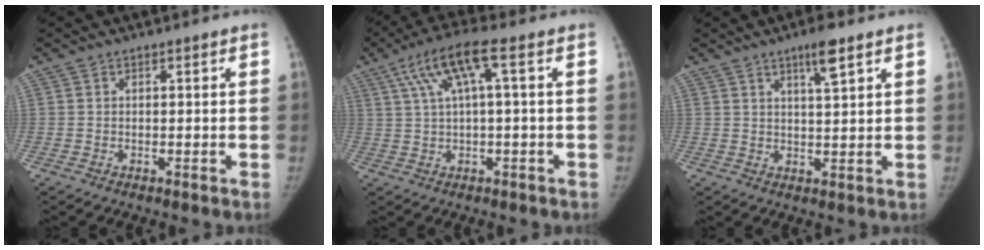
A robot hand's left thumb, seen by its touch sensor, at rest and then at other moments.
{"total": 8.7, "force": [2.6, 1.4, 8.1], "torque": [-0.179, 0.027, 0.051]}
{"total": 5.2, "force": [3.2, 0.7, 4.0], "torque": [-0.065, -0.018, 0.053]}